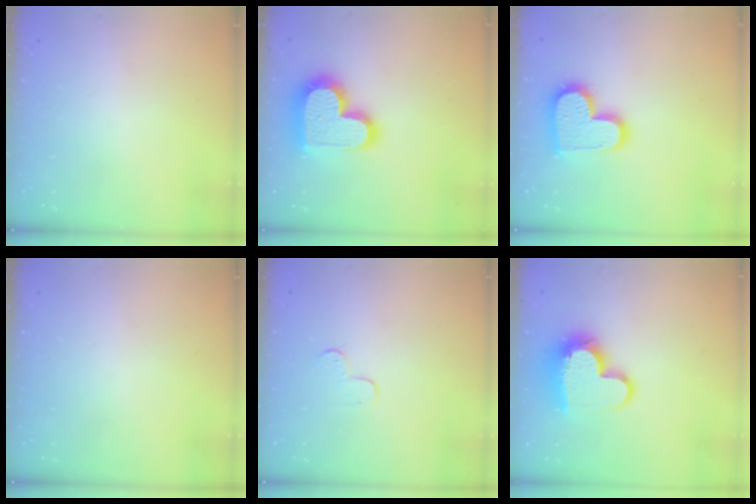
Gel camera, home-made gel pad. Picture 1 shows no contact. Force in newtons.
{"total": 20.1, "press": 20.1, "slide": 1.5}
{"total": 16.0, "press": 16.0, "slide": 1.0}
{"total": 0.0}
{"total": 3.9, "press": 3.9, "slide": 0.4}
{"total": 15.0, "press": 14.9, "slide": 1.2}